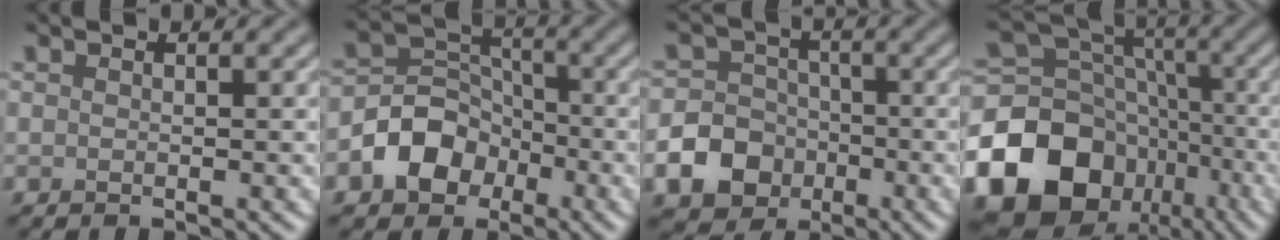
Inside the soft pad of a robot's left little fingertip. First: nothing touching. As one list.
[{"total": 5.4, "force": [-2.5, 4.1, 2.4], "torque": [-0.029, 0.004, -0.052]}, {"total": 8.2, "force": [-3.3, 7.0, 2.5], "torque": [-0.039, -0.012, -0.086]}, {"total": 17.0, "force": [-8.3, 12.9, 7.4], "torque": [-0.161, -0.013, -0.141]}]